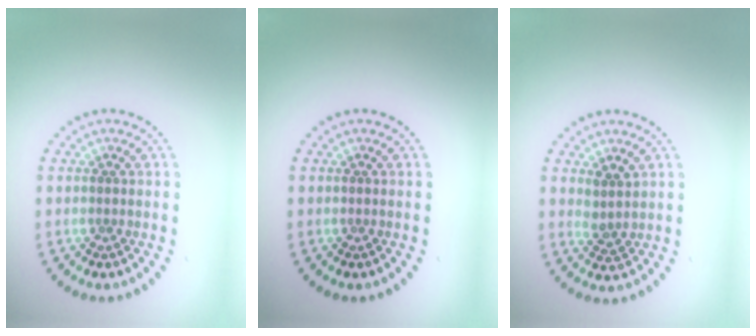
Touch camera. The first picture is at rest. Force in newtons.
{"total": 0.0}
{"total": 1.8, "press": 1.5, "slide": 0.9}